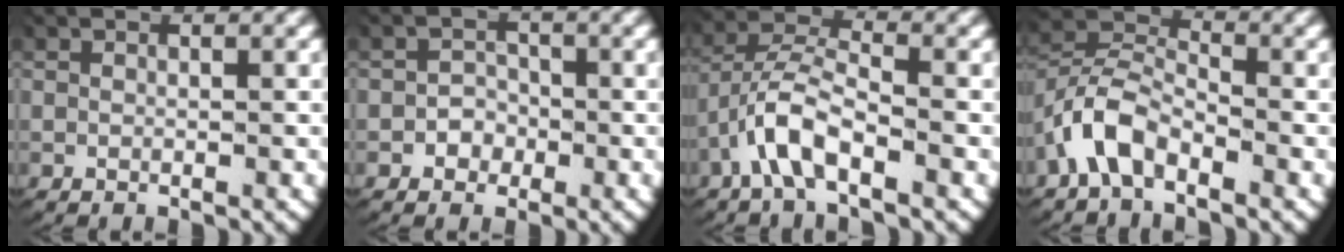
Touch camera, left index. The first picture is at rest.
{"total": 2.6, "force": [-0.9, 2.4, 0.6], "torque": [-0.006, -0.001, -0.019]}
{"total": 4.3, "force": [-0.9, 2.6, 3.3], "torque": [-0.078, -0.005, -0.021]}
{"total": 3.7, "force": [-1.4, 2.7, 2.2], "torque": [-0.052, 0.001, -0.036]}